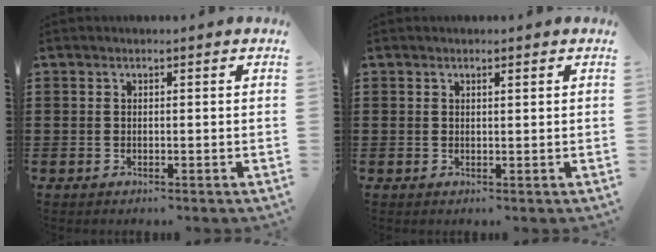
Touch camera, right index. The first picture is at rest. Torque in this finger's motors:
{"motor_torque": [-0.26, 0.15, 0.00, -0.01]}